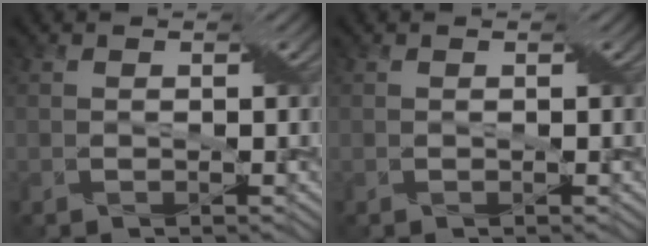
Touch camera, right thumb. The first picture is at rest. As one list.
[{"total": 0.0}]